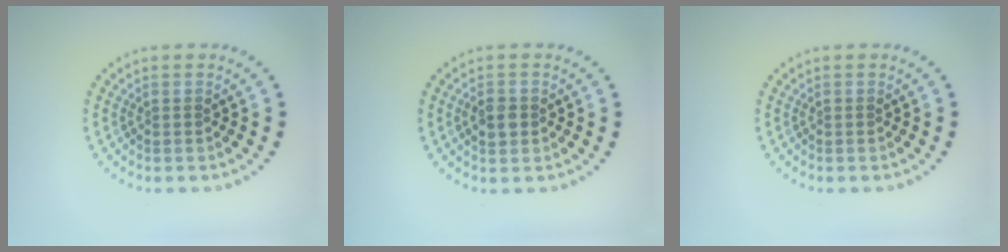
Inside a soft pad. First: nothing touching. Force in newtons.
{"total": 1.8, "press": 1.7, "slide": 0.2}
{"total": 0.0}